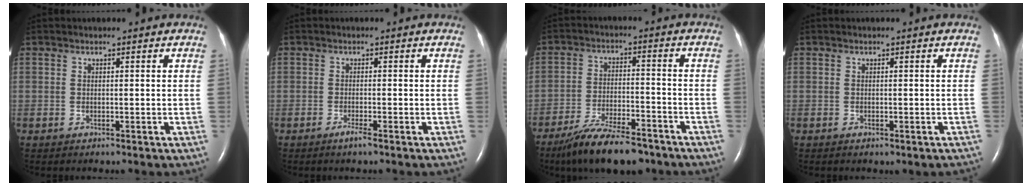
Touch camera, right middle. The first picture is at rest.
{"total": 1.4, "force": [-1.0, -0.1, 1.0], "torque": [-0.024, -0.003, -0.019]}
{"total": 12.1, "force": [-9.6, 3.0, 6.8], "torque": [-0.120, -0.017, -0.162]}
{"total": 0.8, "force": [-0.5, 0.3, 0.5], "torque": [-0.008, -0.003, -0.004]}